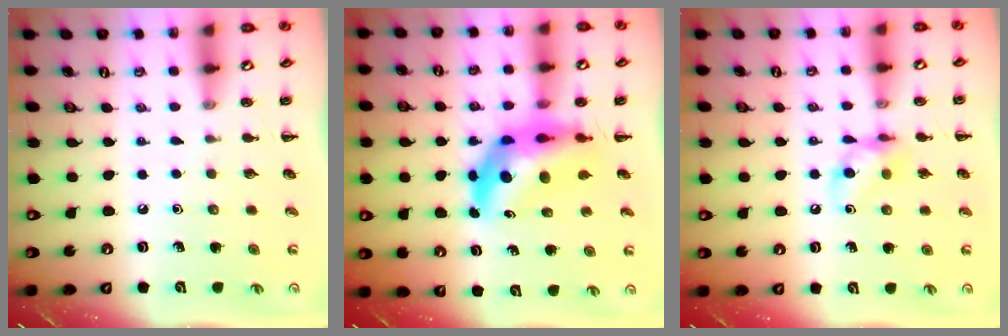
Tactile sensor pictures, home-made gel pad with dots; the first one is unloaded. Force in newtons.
{"total": 9.3, "press": 8.6, "slide": 3.5}
{"total": 9.0, "press": 9.0, "slide": 1.0}